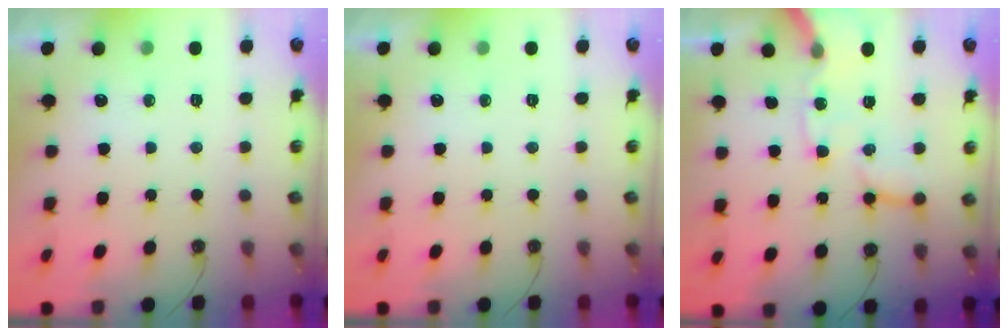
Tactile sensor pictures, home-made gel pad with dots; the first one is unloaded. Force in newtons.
{"total": 0.0}
{"total": 12.6, "press": 12.5, "slide": 1.7}